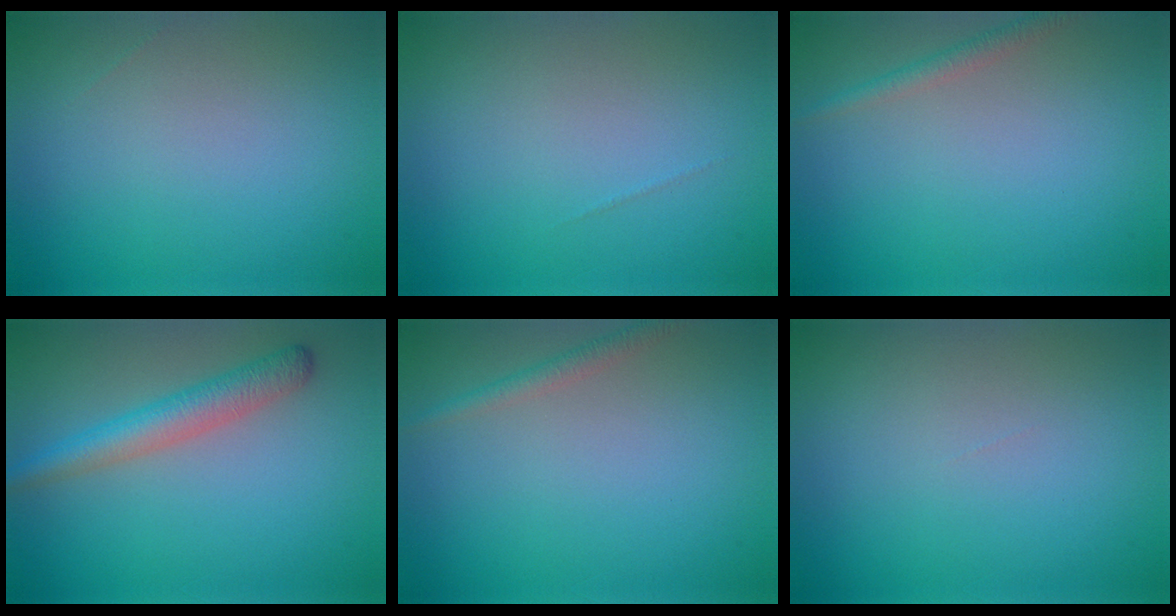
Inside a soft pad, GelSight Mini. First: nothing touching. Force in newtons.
{"total": 0.0}
{"total": 1.5, "press": 1.5, "slide": 0.0}
{"total": 3.7, "press": 3.7, "slide": 0.1}
{"total": 1.5, "press": 1.5, "slide": 0.0}
{"total": 0.0}